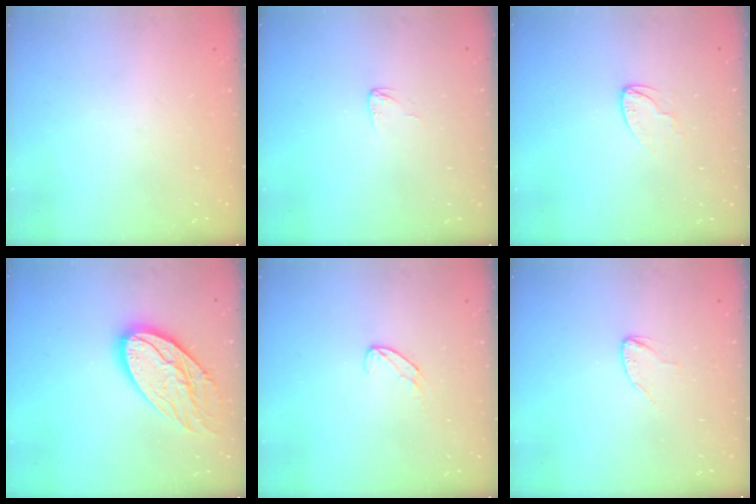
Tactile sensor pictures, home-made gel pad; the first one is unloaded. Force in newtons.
{"total": 3.3, "press": 3.3, "slide": 0.2}
{"total": 4.6, "press": 4.5, "slide": 0.3}
{"total": 17.3, "press": 17.3, "slide": 1.4}
{"total": 6.8, "press": 6.7, "slide": 0.5}
{"total": 2.7, "press": 2.7, "slide": 0.2}